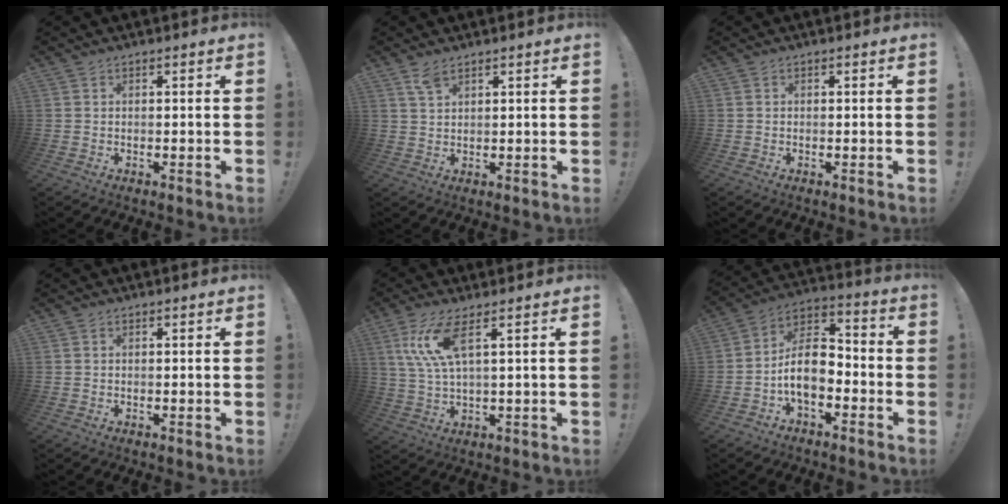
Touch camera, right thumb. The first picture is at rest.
{"total": 3.8, "force": [2.6, 1.5, 2.3], "torque": [-0.037, -0.012, 0.047]}
{"total": 0.0}
{"total": 0.0}
{"total": 10.4, "force": [4.3, 2.7, 9.1], "torque": [-0.174, -0.010, 0.078]}
{"total": 12.4, "force": [-4.2, 7.4, 9.0], "torque": [-0.171, 0.026, -0.068]}